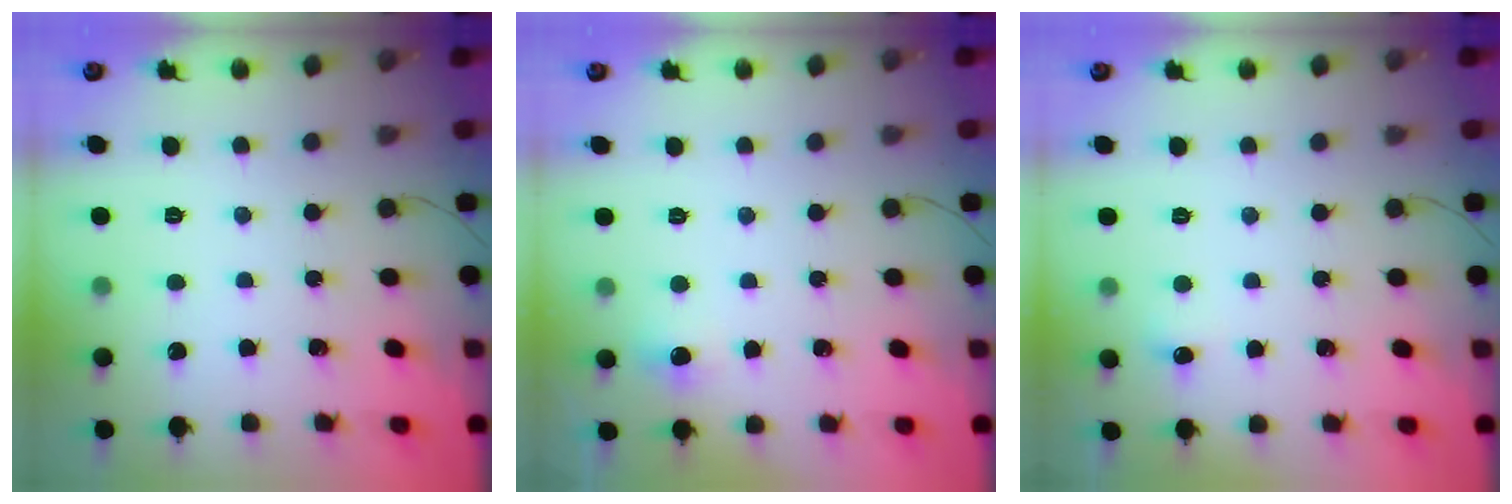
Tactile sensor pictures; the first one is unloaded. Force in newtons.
{"total": 8.0, "press": 4.2, "slide": 6.7}
{"total": 11.1, "press": 3.0, "slide": 10.7}